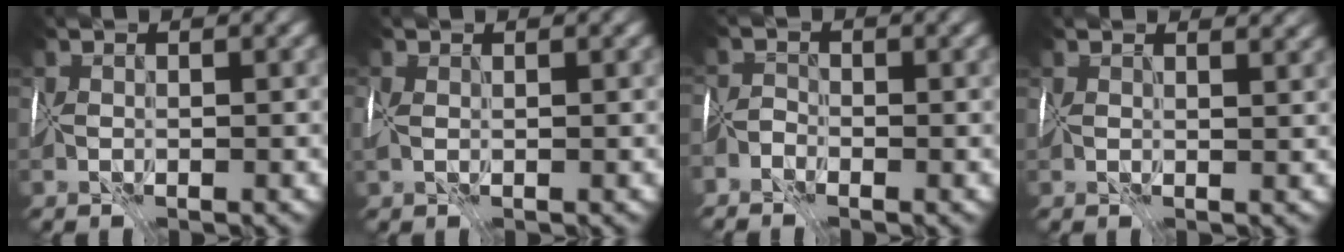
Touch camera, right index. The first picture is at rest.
{"total": 1.6, "force": [0.5, 0.9, 1.2], "torque": [-0.033, 0.003, 0.009]}
{"total": 1.3, "force": [-1.3, 0.0, 0.2], "torque": [-0.002, 0.002, -0.029]}
{"total": 3.9, "force": [2.5, 1.9, 2.2], "torque": [-0.027, 0.009, 0.041]}